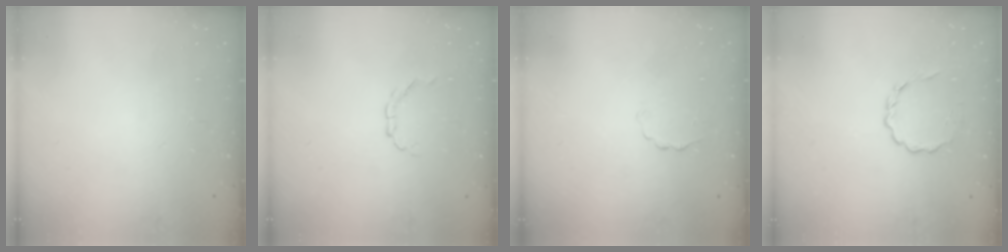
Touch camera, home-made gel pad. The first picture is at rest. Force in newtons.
{"total": 1.7, "press": 1.7, "slide": 0.1}
{"total": 2.0, "press": 1.9, "slide": 0.6}
{"total": 3.7, "press": 3.5, "slide": 1.4}